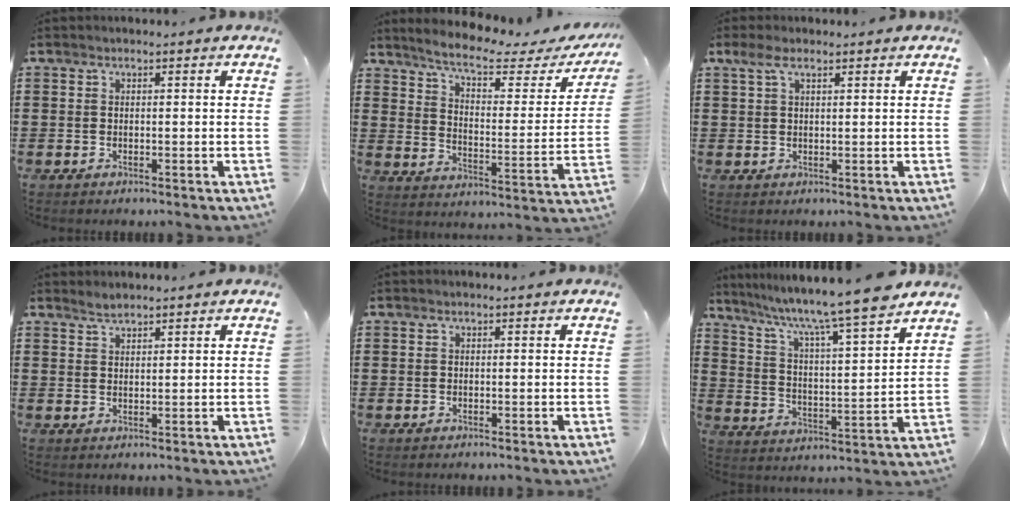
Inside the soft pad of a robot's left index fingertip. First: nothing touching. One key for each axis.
{"total": 6.6, "fx": 5.1, "fy": 0.9, "fz": 4.1, "tx": -0.095, "ty": -0.029, "tz": 0.080}
{"total": 2.8, "fx": 1.4, "fy": 1.2, "fz": 2.0, "tx": -0.046, "ty": 0.007, "tz": 0.025}
{"total": 1.5, "fx": 1.4, "fy": 0.3, "fz": 0.4, "tx": -0.012, "ty": 0.001, "tz": 0.027}
{"total": 0.0}
{"total": 8.6, "fx": 7.3, "fy": -0.3, "fz": 4.5, "tx": -0.108, "ty": -0.057, "tz": 0.115}